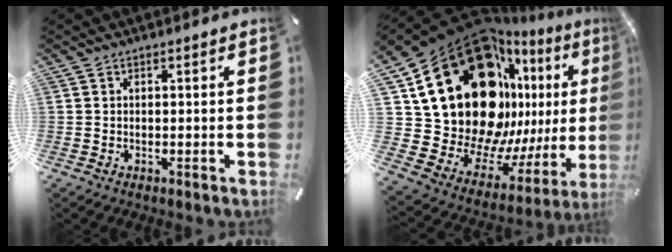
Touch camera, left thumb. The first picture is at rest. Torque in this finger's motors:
{"motor_torque": [1.99, 3.01, 2.77, 0.00, 0.77]}